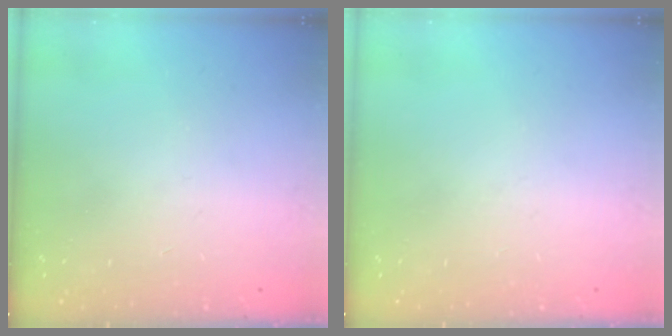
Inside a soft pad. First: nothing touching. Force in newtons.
{"total": 0.0}